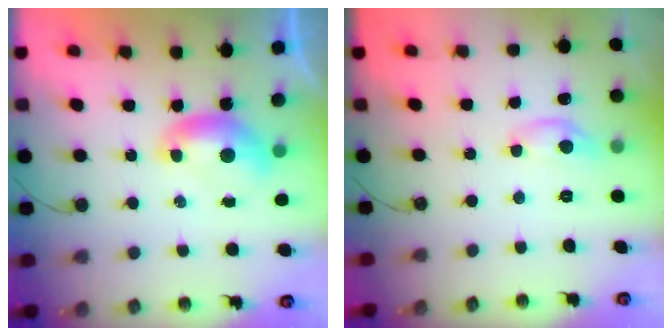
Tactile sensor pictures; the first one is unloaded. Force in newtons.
{"total": 1.9, "press": 1.9, "slide": 0.2}